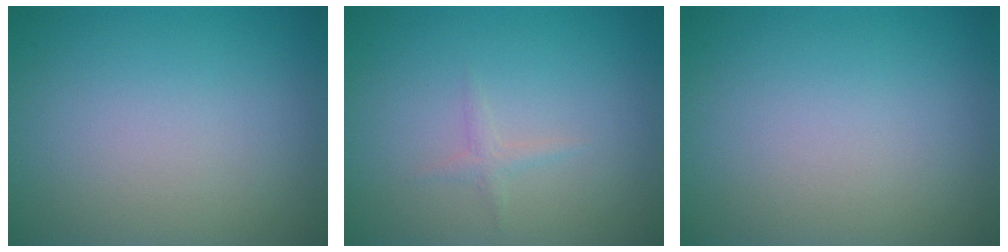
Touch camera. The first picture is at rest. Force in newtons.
{"total": 0.8, "press": 0.8, "slide": 0.1}
{"total": 0.0}